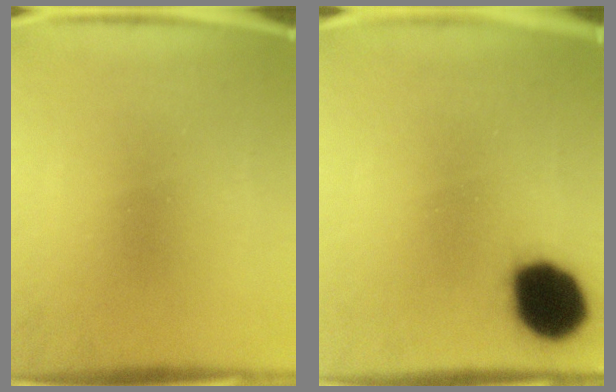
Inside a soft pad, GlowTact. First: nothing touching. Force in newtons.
{"total": 17.1}